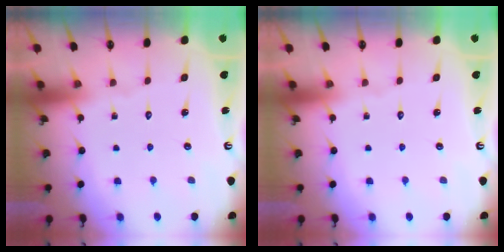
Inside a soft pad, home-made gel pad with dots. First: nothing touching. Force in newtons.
{"total": 0.0}